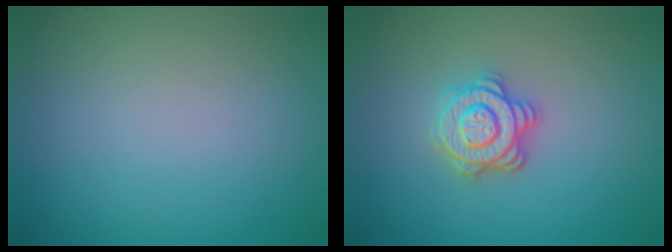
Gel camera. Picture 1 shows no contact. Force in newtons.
{"total": 3.6, "press": 3.1, "slide": 1.9}